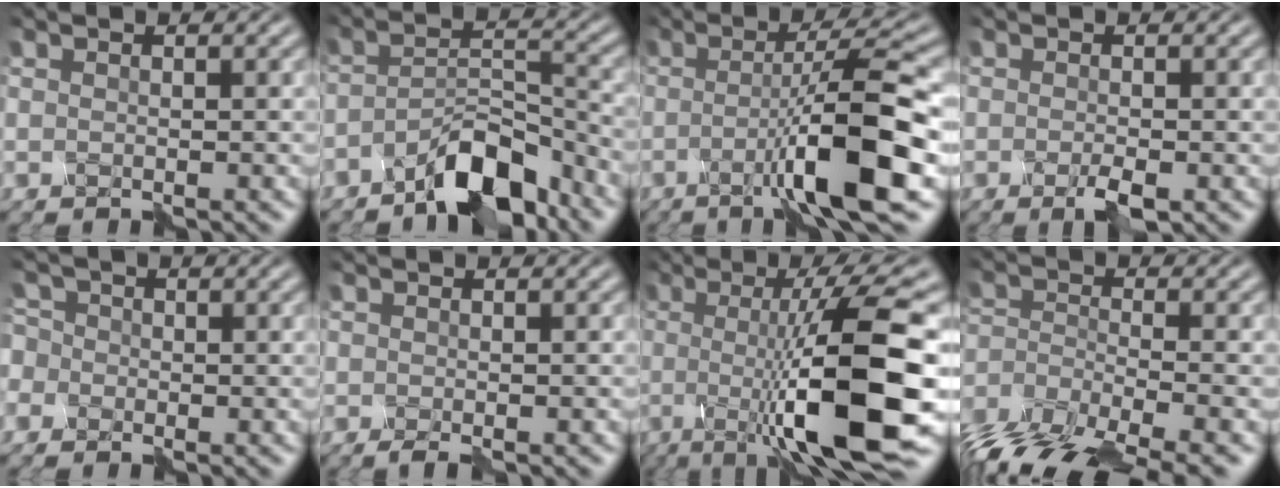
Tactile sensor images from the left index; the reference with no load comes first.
{"total": 6.0, "force": [-4.9, 1.4, 3.2], "torque": [-0.061, 0.013, -0.090]}
{"total": 8.5, "force": [-2.7, 0.6, 8.0], "torque": [-0.123, 0.013, -0.057]}
{"total": 1.9, "force": [-1.1, 0.3, 1.5], "torque": [-0.043, -0.001, -0.024]}
{"total": 3.6, "force": [-1.0, 3.2, 1.3], "torque": [-0.046, 0.017, -0.032]}
{"total": 1.2, "force": [-0.7, 0.1, 0.9], "torque": [-0.021, -0.003, -0.014]}
{"total": 12.2, "force": [-2.0, 2.1, 11.8], "torque": [-0.161, 0.000, -0.038]}
{"total": 9.7, "force": [-7.9, 2.7, 5.0], "torque": [-0.116, -0.020, -0.146]}